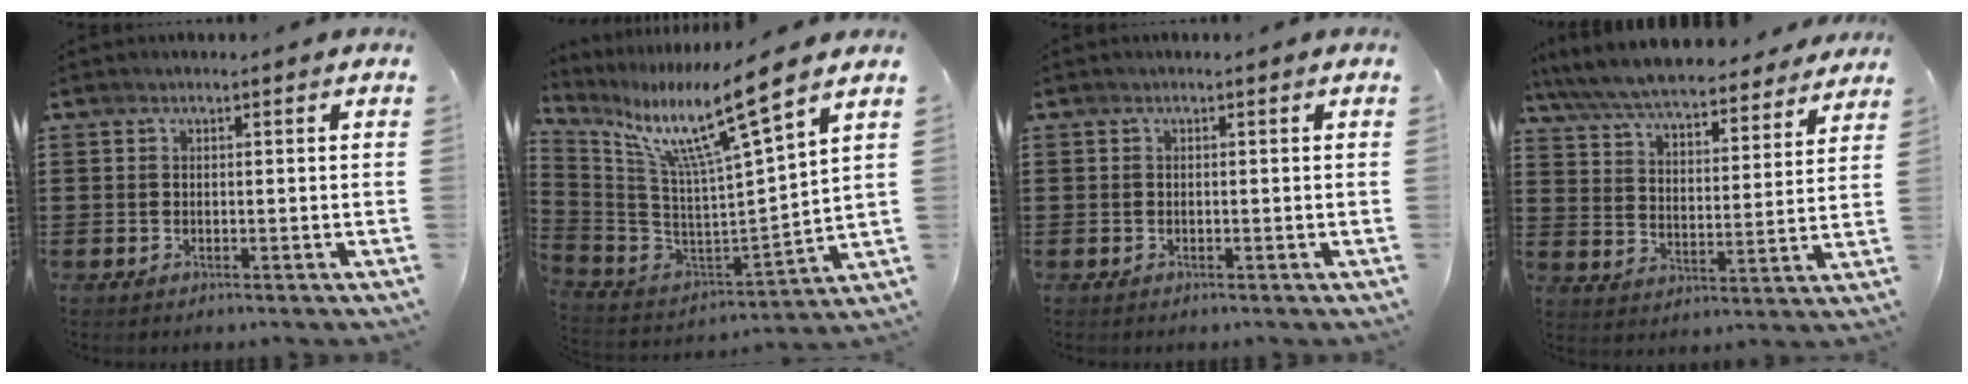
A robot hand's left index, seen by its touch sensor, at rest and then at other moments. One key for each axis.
{"total": 11.7, "fx": 7.8, "fy": -0.3, "fz": 8.7, "tx": -0.187, "ty": -0.062, "tz": 0.119}
{"total": 0.0}
{"total": 7.4, "fx": 7.0, "fy": 0.4, "fz": 2.3, "tx": -0.075, "ty": -0.043, "tz": 0.123}